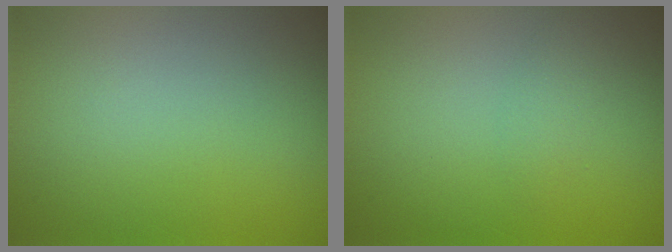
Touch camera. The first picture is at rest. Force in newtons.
{"total": 1.1, "press": 1.1, "slide": 0.1}